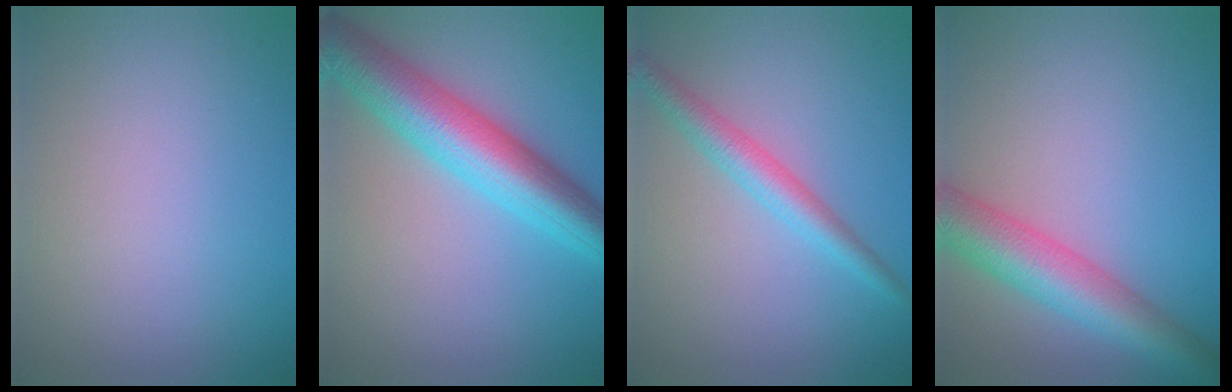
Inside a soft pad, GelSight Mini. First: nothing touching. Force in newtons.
{"total": 8.2, "press": 8.2, "slide": 0.2}
{"total": 3.0, "press": 3.0, "slide": 0.0}
{"total": 6.2, "press": 6.2, "slide": 0.2}